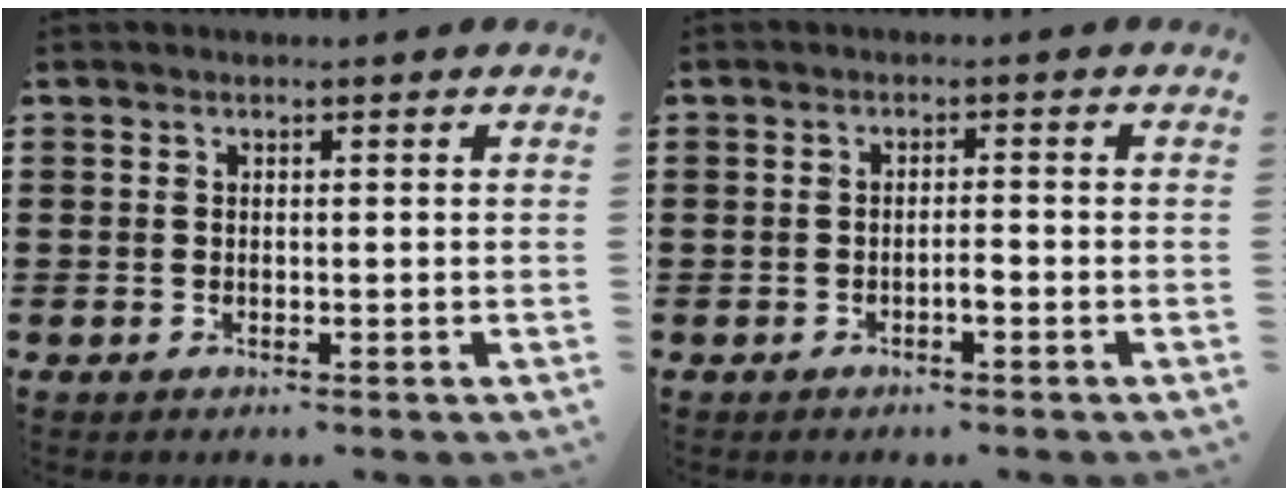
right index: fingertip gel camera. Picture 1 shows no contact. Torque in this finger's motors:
{"motor_torque": [0.65, 0.65, 0.10, 0.04]}